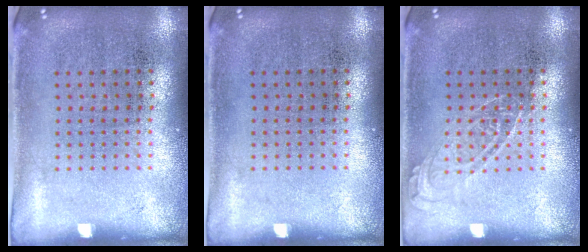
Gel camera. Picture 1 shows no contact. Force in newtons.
{"total": 0.0}
{"total": 1.6, "press": 1.5, "slide": 0.3}